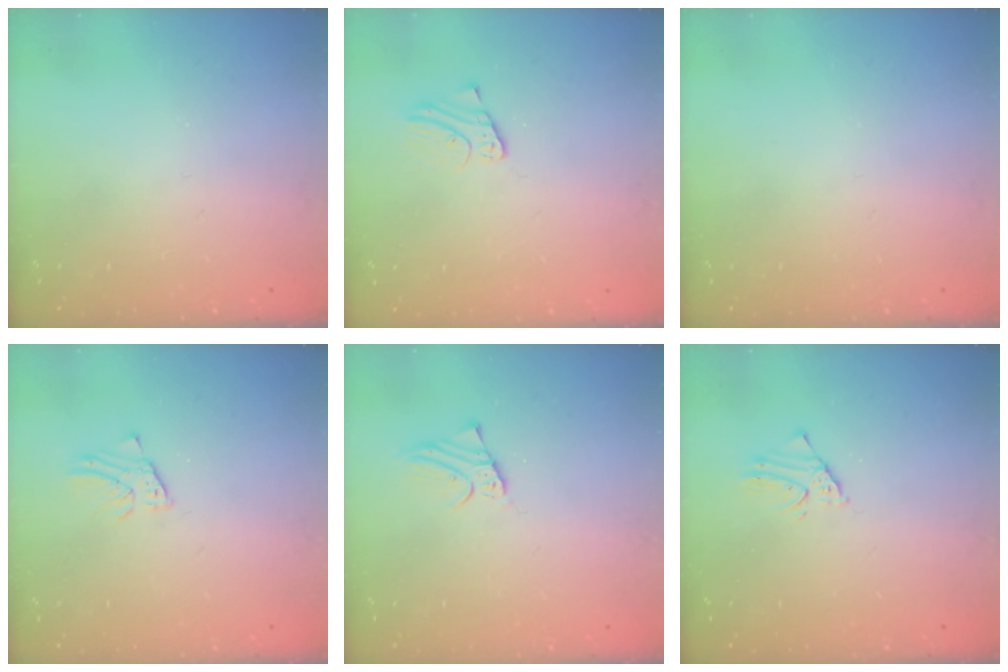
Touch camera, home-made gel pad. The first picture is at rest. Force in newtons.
{"total": 3.9, "press": 3.9, "slide": 0.3}
{"total": 0.0}
{"total": 2.1, "press": 2.1, "slide": 0.1}
{"total": 2.1, "press": 2.1, "slide": 0.2}
{"total": 1.6, "press": 1.6, "slide": 0.1}